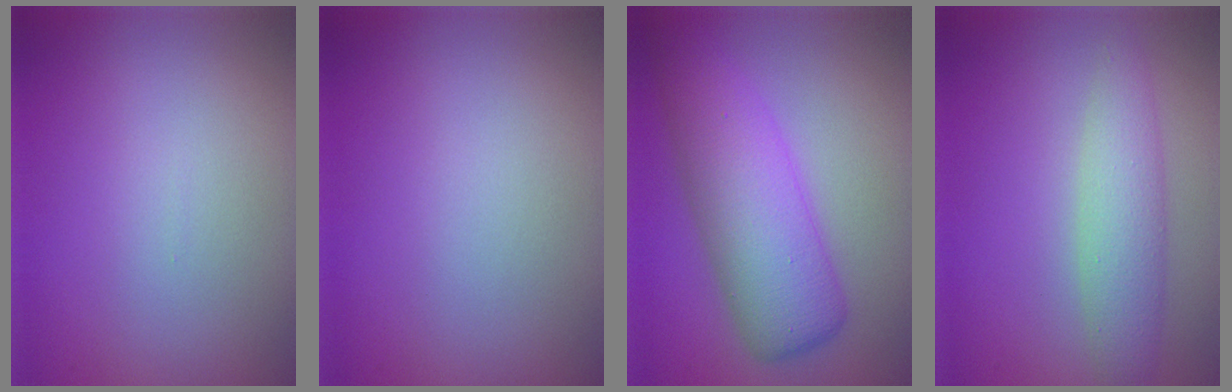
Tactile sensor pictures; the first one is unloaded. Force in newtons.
{"total": 0.0}
{"total": 6.9, "press": 6.9, "slide": 0.1}
{"total": 3.4, "press": 3.4, "slide": 0.1}